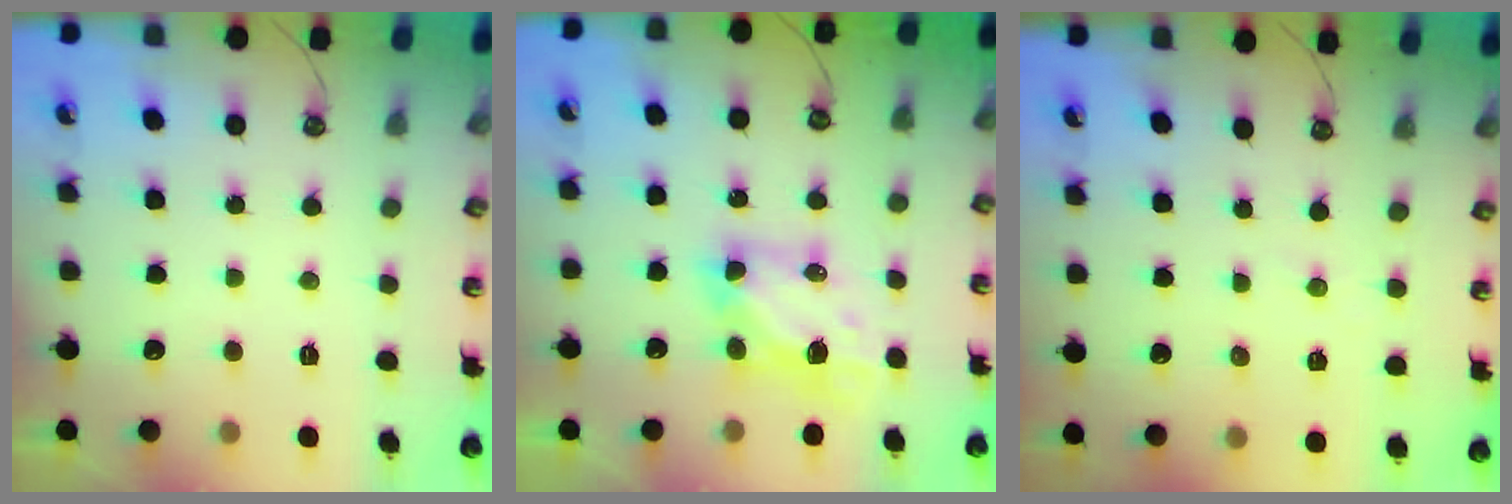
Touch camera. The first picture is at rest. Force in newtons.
{"total": 6.4, "press": 6.3, "slide": 0.6}
{"total": 1.8, "press": 1.7, "slide": 0.2}